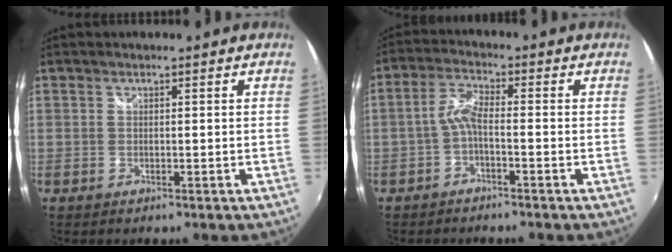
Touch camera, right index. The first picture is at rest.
{"total": 3.6, "force": [-1.6, 0.7, 3.2], "torque": [-0.078, 0.010, -0.033]}